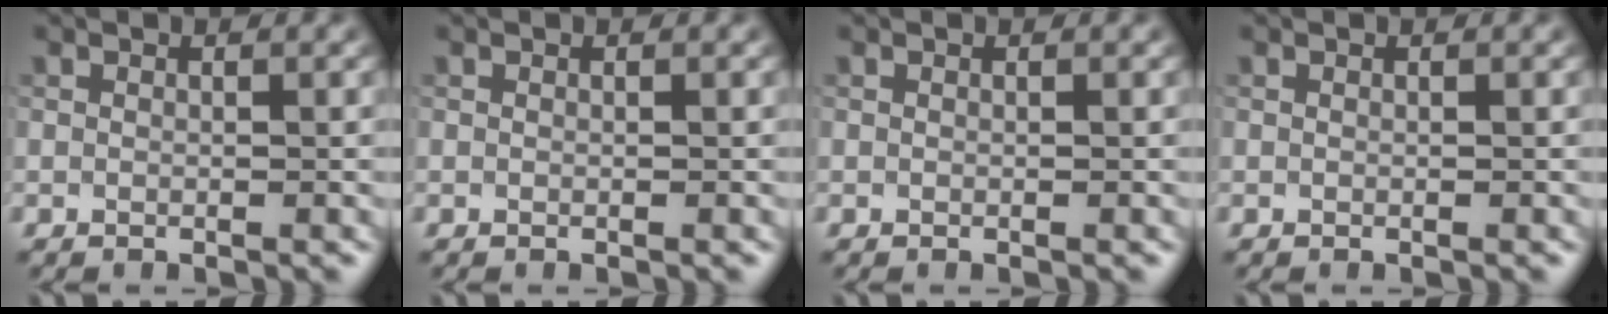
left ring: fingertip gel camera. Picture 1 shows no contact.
{"total": 0.0}
{"total": 0.0}
{"total": 0.0}